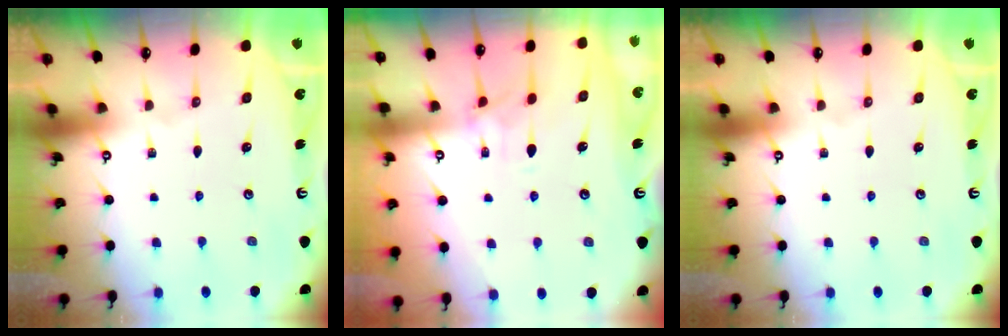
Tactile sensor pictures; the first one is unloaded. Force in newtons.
{"total": 1.1, "press": 0.3, "slide": 1.1}
{"total": 0.0}